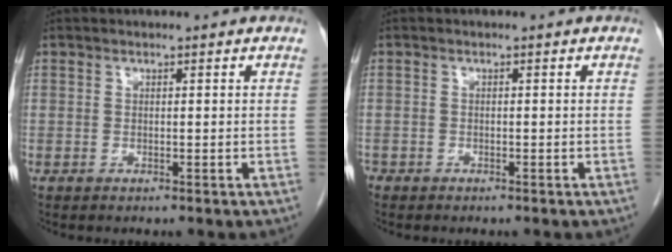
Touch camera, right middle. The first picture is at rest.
{"total": 0.8, "force": [-0.6, 0.5, 0.1], "torque": [-0.001, 0.002, -0.014]}